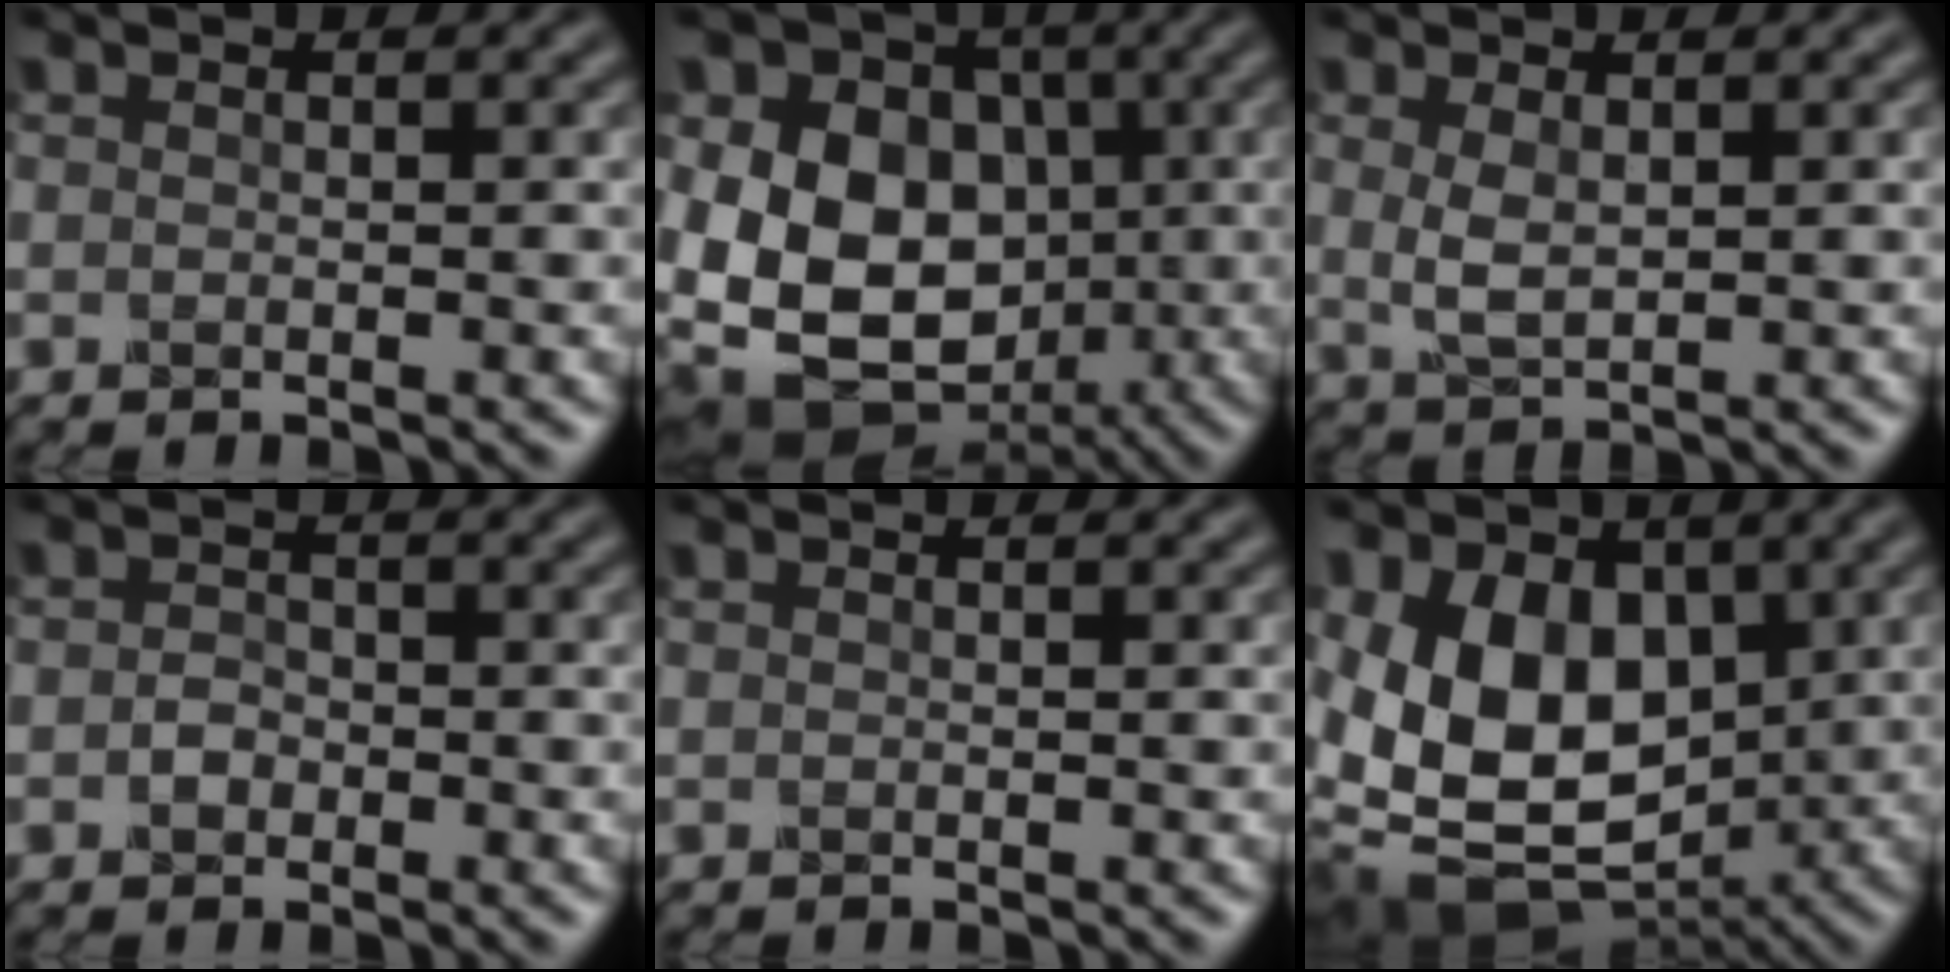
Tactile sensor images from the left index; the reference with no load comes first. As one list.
[{"total": 15.6, "force": [0.1, 13.1, 8.4], "torque": [-0.184, 0.018, -0.010]}, {"total": 2.1, "force": [0.5, 1.2, 1.7], "torque": [-0.049, 0.000, 0.014]}, {"total": 0.9, "force": [-0.4, 0.8, 0.2], "torque": [-0.014, 0.005, -0.010]}, {"total": 0.0}, {"total": 13.1, "force": [0.3, 9.3, 9.2], "torque": [-0.163, -0.016, 0.007]}]